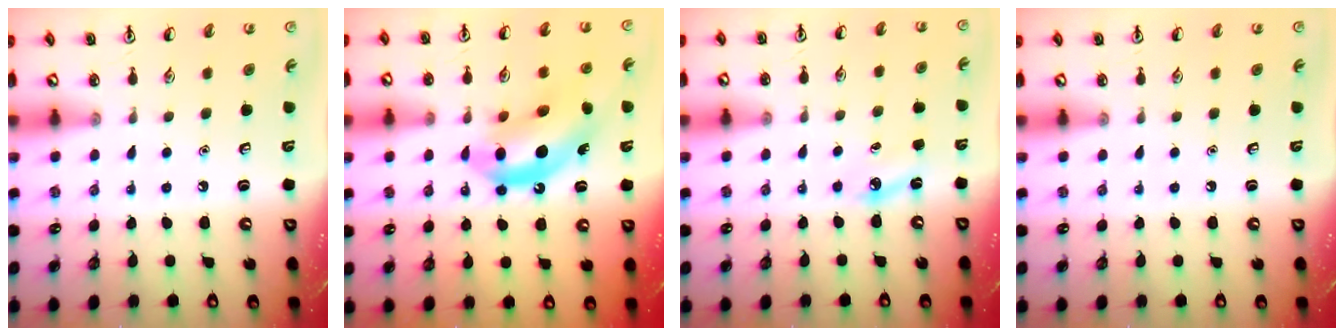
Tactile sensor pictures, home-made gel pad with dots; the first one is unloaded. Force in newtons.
{"total": 12.9, "press": 12.3, "slide": 3.8}
{"total": 4.5, "press": 4.3, "slide": 1.4}
{"total": 0.0}